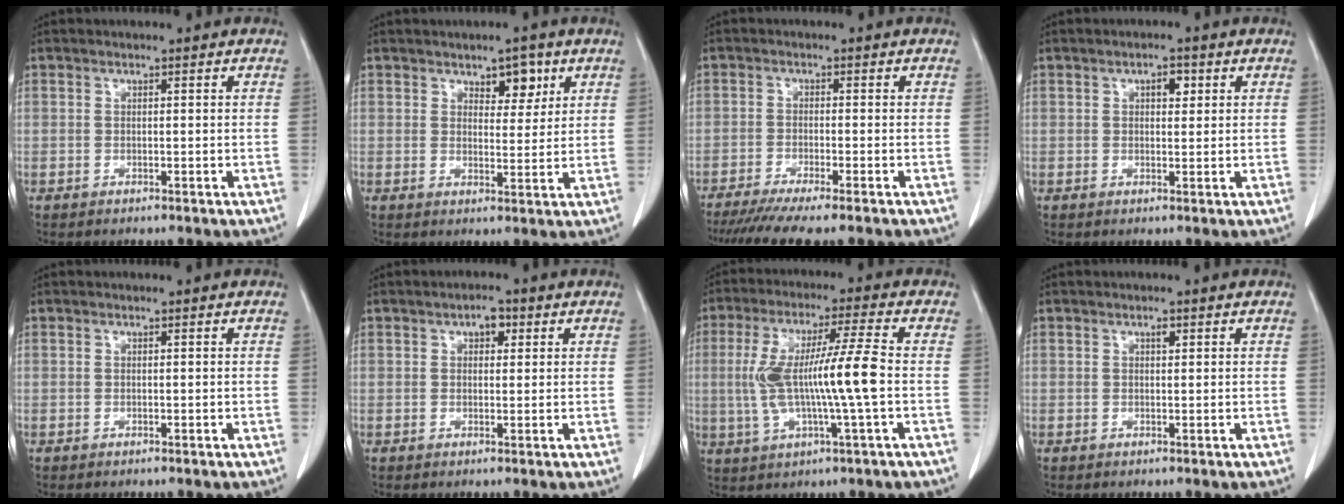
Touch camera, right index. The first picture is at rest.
{"total": 4.2, "force": [2.4, 2.1, 2.7], "torque": [-0.031, 0.001, 0.036]}
{"total": 9.4, "force": [-7.9, -0.2, 5.2], "torque": [-0.066, -0.023, -0.123]}
{"total": 2.3, "force": [0.9, 1.1, 1.8], "torque": [-0.026, 0.002, 0.013]}
{"total": 0.0}
{"total": 2.6, "force": [1.1, 1.4, 1.8], "torque": [-0.025, 0.008, 0.015]}
{"total": 12.0, "force": [-0.6, 0.0, 12.0], "torque": [-0.245, 0.010, -0.014]}
{"total": 0.8, "force": [0.4, 0.3, 0.6], "torque": [-0.010, -0.001, 0.005]}